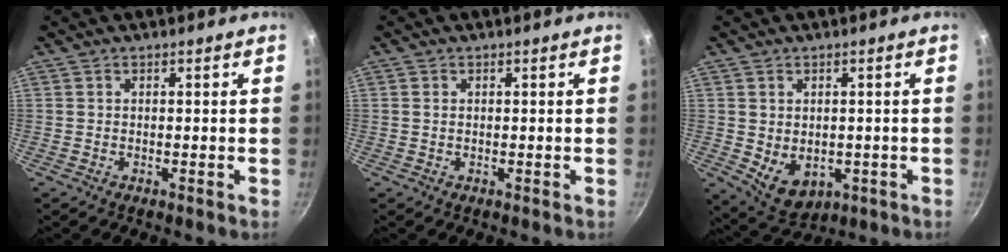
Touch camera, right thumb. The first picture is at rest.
{"total": 0.8, "force": [0.2, 0.6, 0.5], "torque": [-0.009, 0.002, 0.004]}
{"total": 7.5, "force": [-0.7, 5.6, 5.0], "torque": [-0.060, -0.012, 0.010]}